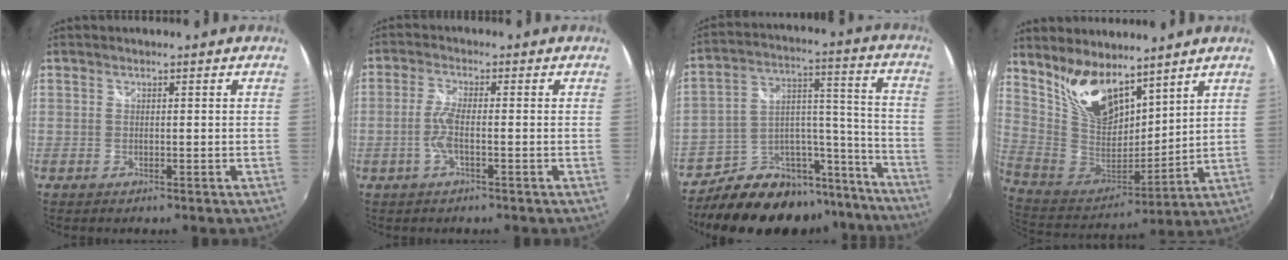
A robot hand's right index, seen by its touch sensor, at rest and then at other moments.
{"total": 4.1, "force": [-1.2, 0.7, 3.8], "torque": [-0.087, 0.001, -0.025]}
{"total": 19.2, "force": [-15.7, 8.6, 7.1], "torque": [-0.107, 0.070, -0.222]}
{"total": 15.7, "force": [11.0, 7.3, 8.6], "torque": [-0.176, 0.002, 0.229]}